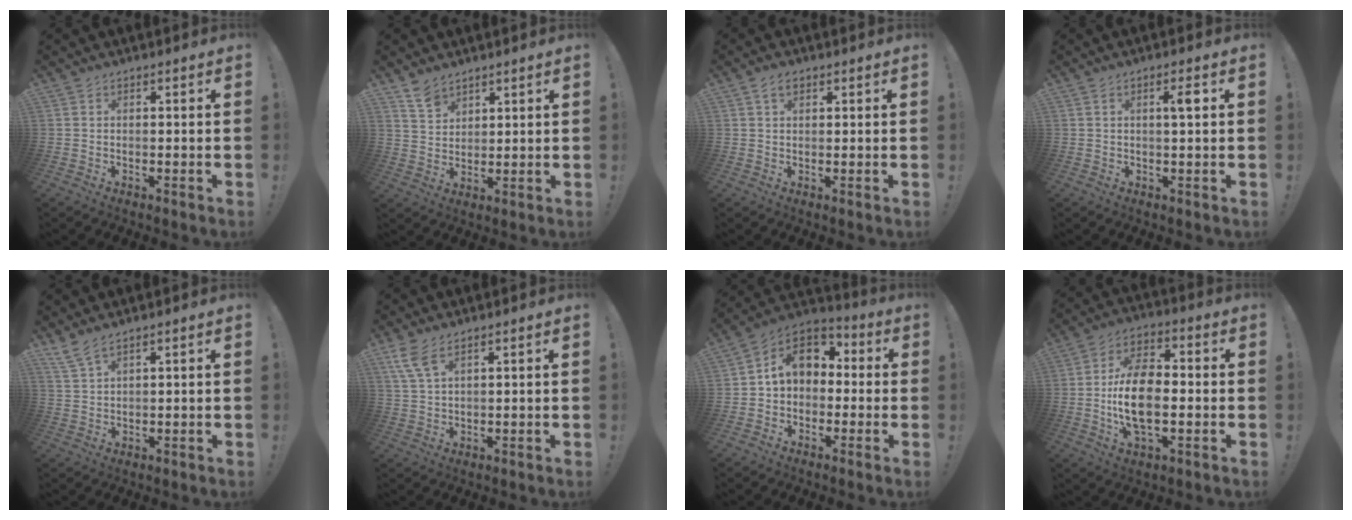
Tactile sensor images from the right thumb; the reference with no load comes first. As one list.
[{"total": 6.5, "force": [5.2, 3.6, 1.6], "torque": [-0.031, -0.034, 0.101]}, {"total": 2.5, "force": [1.4, 1.5, 1.5], "torque": [-0.031, 0.003, 0.026]}, {"total": 3.3, "force": [0.7, 0.3, 3.2], "torque": [-0.047, -0.003, 0.004]}, {"total": 4.3, "force": [3.4, 0.4, 2.5], "torque": [-0.063, -0.013, 0.065]}, {"total": 6.3, "force": [3.9, 2.1, 4.5], "torque": [-0.100, -0.009, 0.077]}, {"total": 10.3, "force": [1.7, 8.3, 5.9], "torque": [-0.083, 0.009, 0.039]}, {"total": 14.3, "force": [-1.8, 8.1, 11.7], "torque": [-0.211, 0.005, -0.034]}]